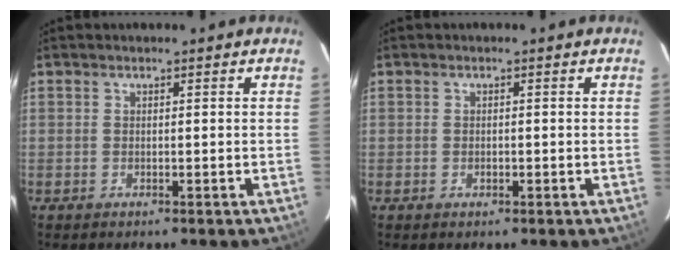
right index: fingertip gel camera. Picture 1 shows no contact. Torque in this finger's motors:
{"motor_torque": [-0.14, 0.09, -0.04, -0.02]}